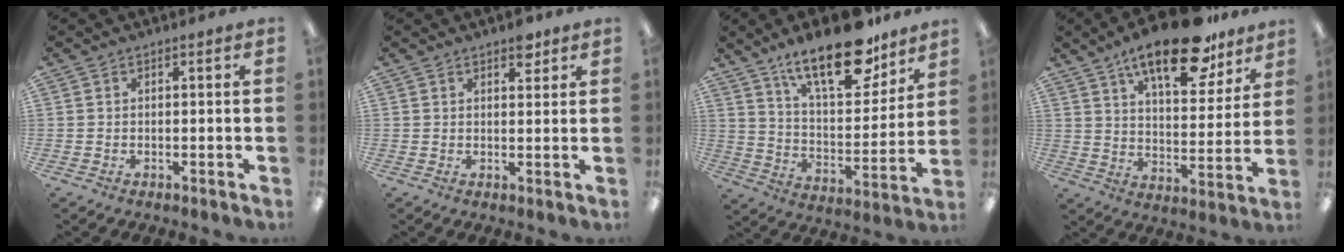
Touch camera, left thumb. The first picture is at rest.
{"total": 4.0, "force": [2.8, 2.0, 1.9], "torque": [-0.002, -0.015, 0.043]}
{"total": 20.9, "force": [14.5, 8.2, 12.6], "torque": [-0.203, -0.083, 0.246]}
{"total": 19.0, "force": [13.5, 6.7, 11.5], "torque": [-0.176, -0.075, 0.222]}